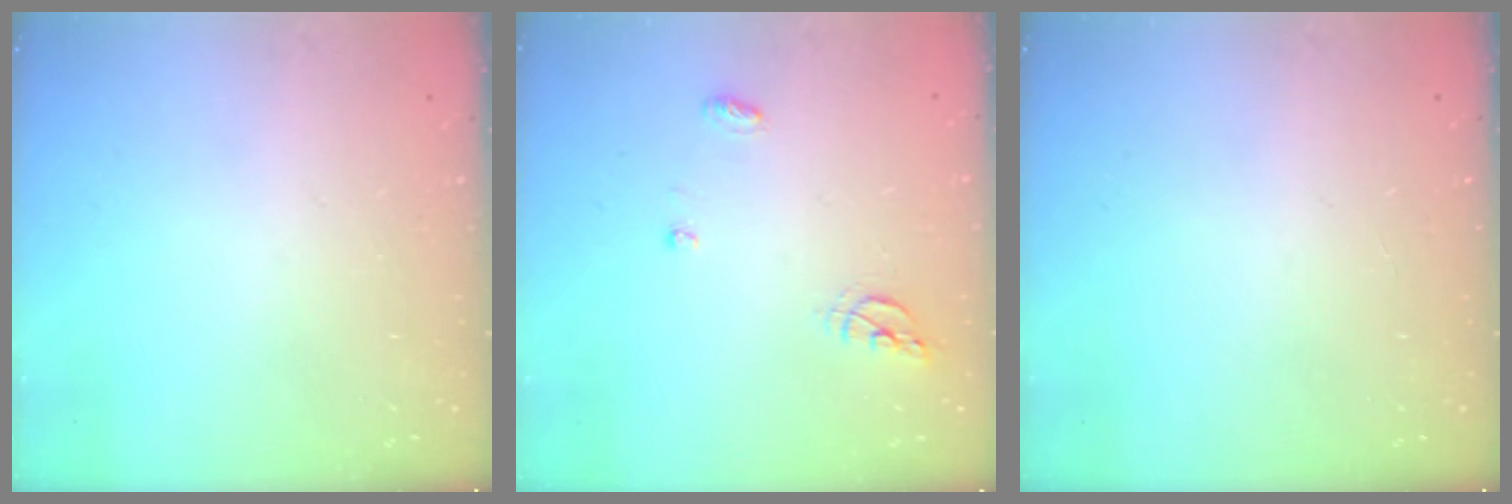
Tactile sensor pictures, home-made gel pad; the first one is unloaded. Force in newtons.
{"total": 6.2, "press": 6.2, "slide": 0.4}
{"total": 0.0}